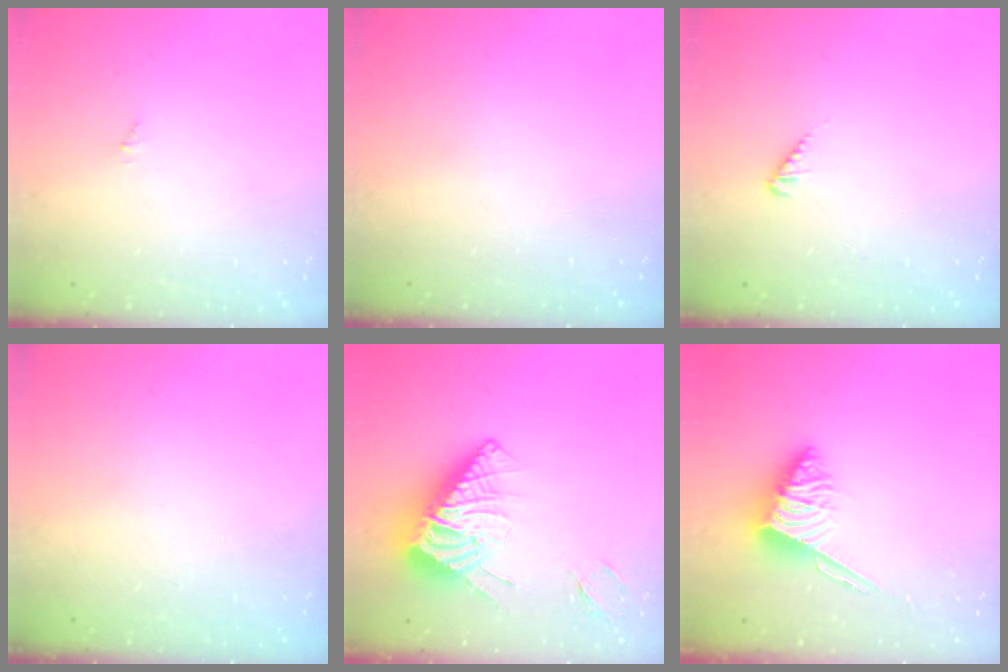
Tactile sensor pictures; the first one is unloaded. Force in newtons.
{"total": 0.0}
{"total": 2.5, "press": 2.4, "slide": 0.6}
{"total": 0.0}
{"total": 11.2, "press": 11.1, "slide": 1.6}
{"total": 6.6, "press": 6.5, "slide": 0.4}